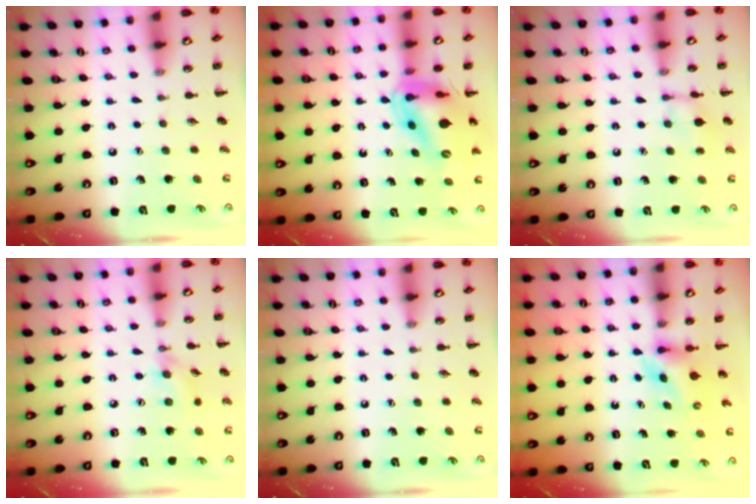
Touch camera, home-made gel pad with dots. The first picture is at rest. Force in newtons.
{"total": 14.0, "press": 13.5, "slide": 4.0}
{"total": 8.3, "press": 8.2, "slide": 1.4}
{"total": 3.5, "press": 3.3, "slide": 1.1}
{"total": 0.0}
{"total": 4.0, "press": 3.9, "slide": 0.9}